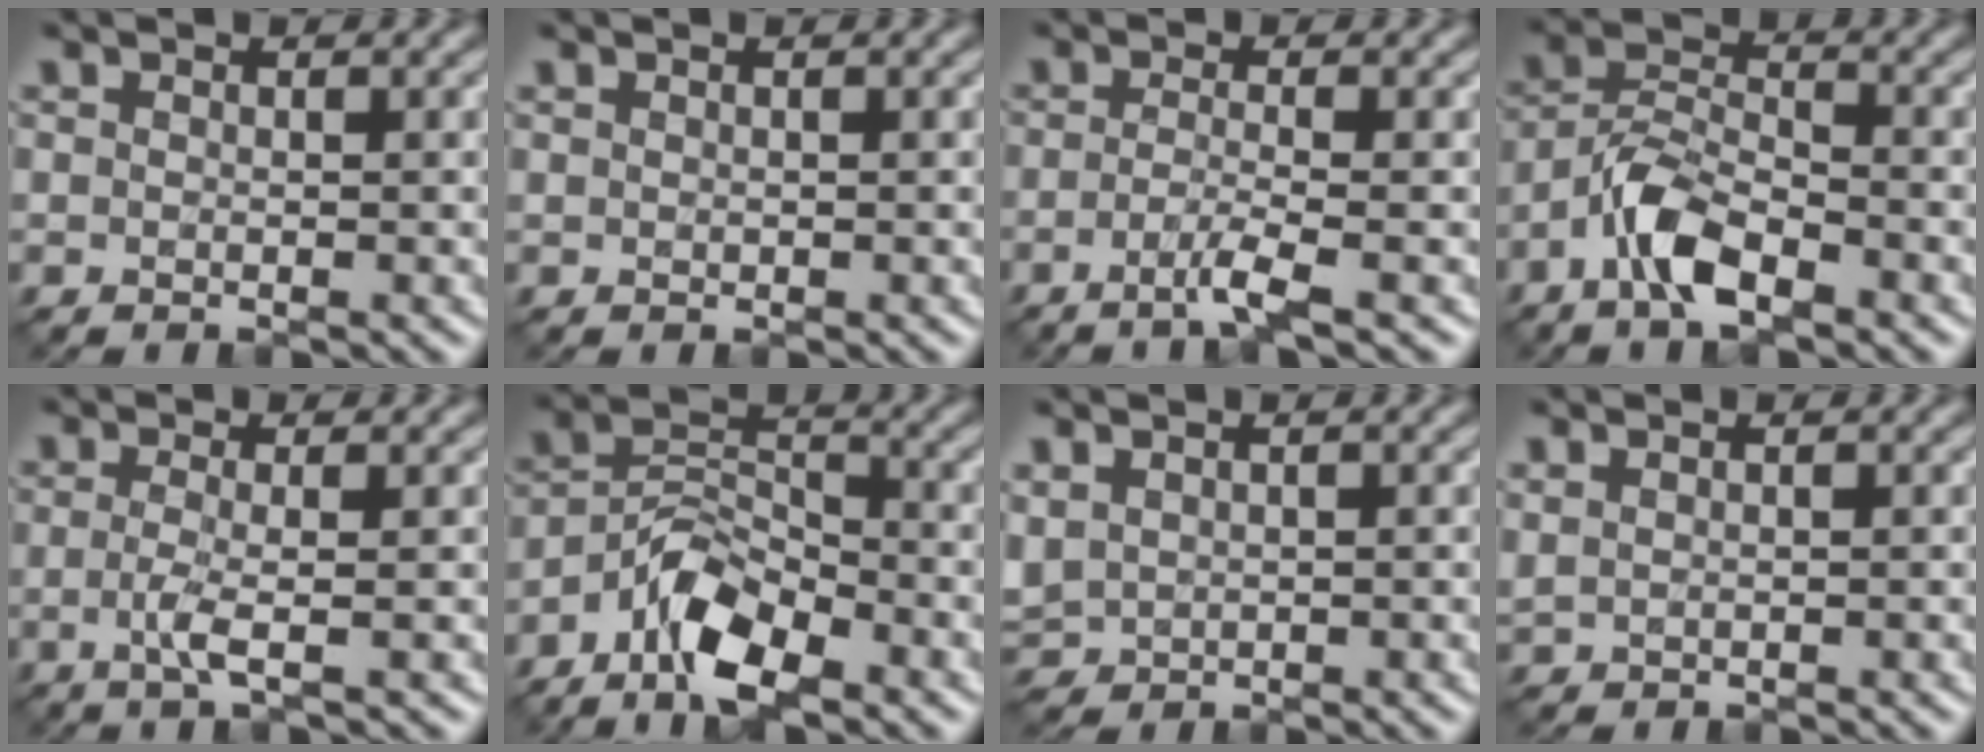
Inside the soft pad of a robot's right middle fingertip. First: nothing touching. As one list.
[{"total": 0.0}, {"total": 2.7, "force": [-1.3, 0.4, 2.3], "torque": [-0.041, -0.004, -0.038]}, {"total": 5.1, "force": [-3.3, 1.8, 3.4], "torque": [-0.064, 0.006, -0.071]}, {"total": 2.4, "force": [-0.5, 0.5, 2.3], "torque": [-0.047, -0.008, -0.015]}, {"total": 6.7, "force": [-4.3, 2.7, 4.4], "torque": [-0.081, 0.003, -0.087]}, {"total": 2.2, "force": [0.7, 1.8, 1.2], "torque": [-0.037, 0.000, 0.019]}, {"total": 0.8, "force": [0.6, 0.3, 0.3], "torque": [-0.011, 0.000, 0.018]}]